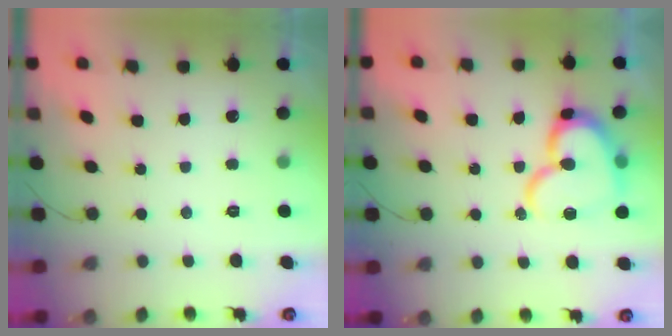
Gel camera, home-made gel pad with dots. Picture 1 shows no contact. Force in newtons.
{"total": 16.3, "press": 16.3, "slide": 1.4}